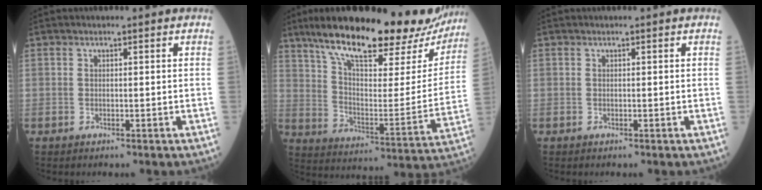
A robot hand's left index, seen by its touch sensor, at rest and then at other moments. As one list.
[{"total": 27.8, "force": [21.9, 7.8, 15.1], "torque": [-0.233, 0.004, 0.303]}, {"total": 0.0}]